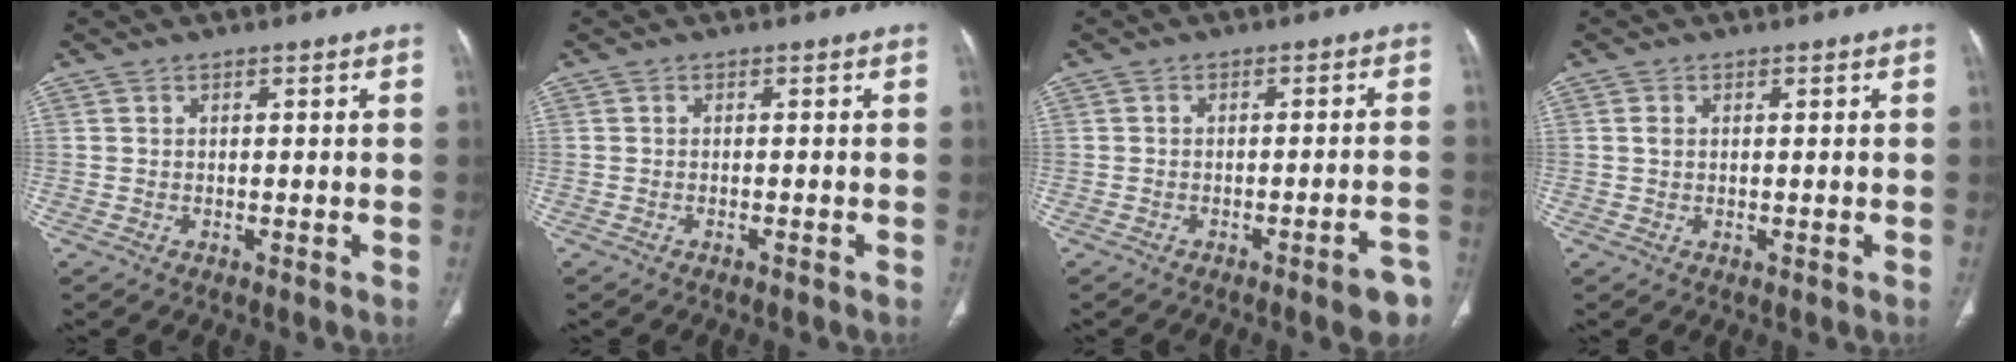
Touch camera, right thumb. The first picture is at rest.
{"total": 0.7, "force": [-0.6, 0.1, 0.4], "torque": [-0.015, 0.002, -0.006]}
{"total": 5.8, "force": [-3.7, 1.1, 4.4], "torque": [-0.043, 0.021, -0.043]}
{"total": 1.2, "force": [0.3, 0.9, 0.8], "torque": [-0.015, 0.002, 0.006]}